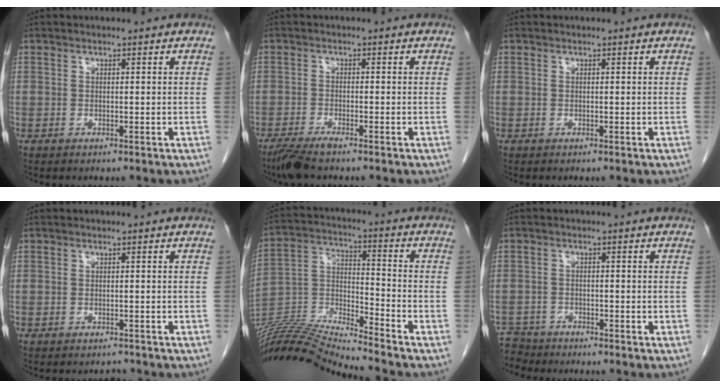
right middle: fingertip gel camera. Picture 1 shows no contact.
{"total": 3.9, "force": [-3.1, 0.3, 2.3], "torque": [-0.048, -0.011, -0.061]}
{"total": 0.0}
{"total": 0.9, "force": [-0.8, 0.2, -0.2], "torque": [0.000, -0.003, -0.010]}
{"total": 16.5, "force": [-15.8, -1.7, 4.3], "torque": [-0.077, 0.018, -0.295]}
{"total": 4.1, "force": [-3.8, 1.1, -1.0], "torque": [0.021, -0.007, -0.074]}